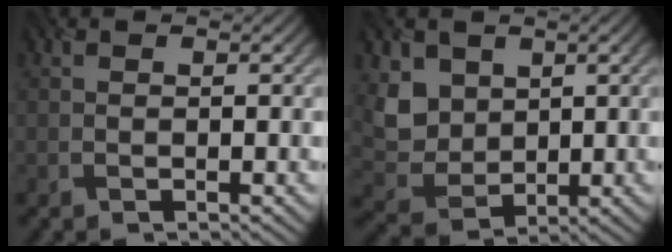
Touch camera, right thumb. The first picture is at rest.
{"total": 6.2, "force": [2.5, 4.9, 2.8], "torque": [-0.088, -0.017, 0.048]}